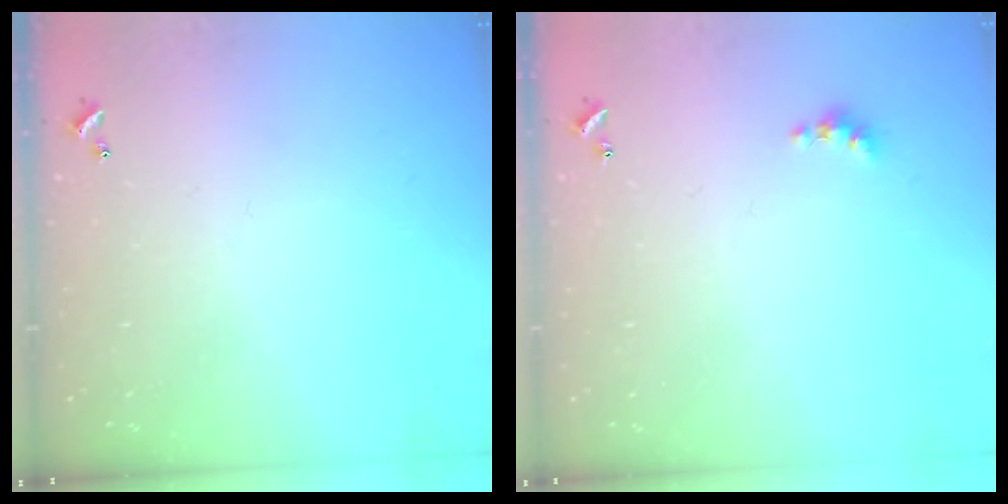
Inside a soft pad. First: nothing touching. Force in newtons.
{"total": 2.3, "press": 2.3, "slide": 0.5}